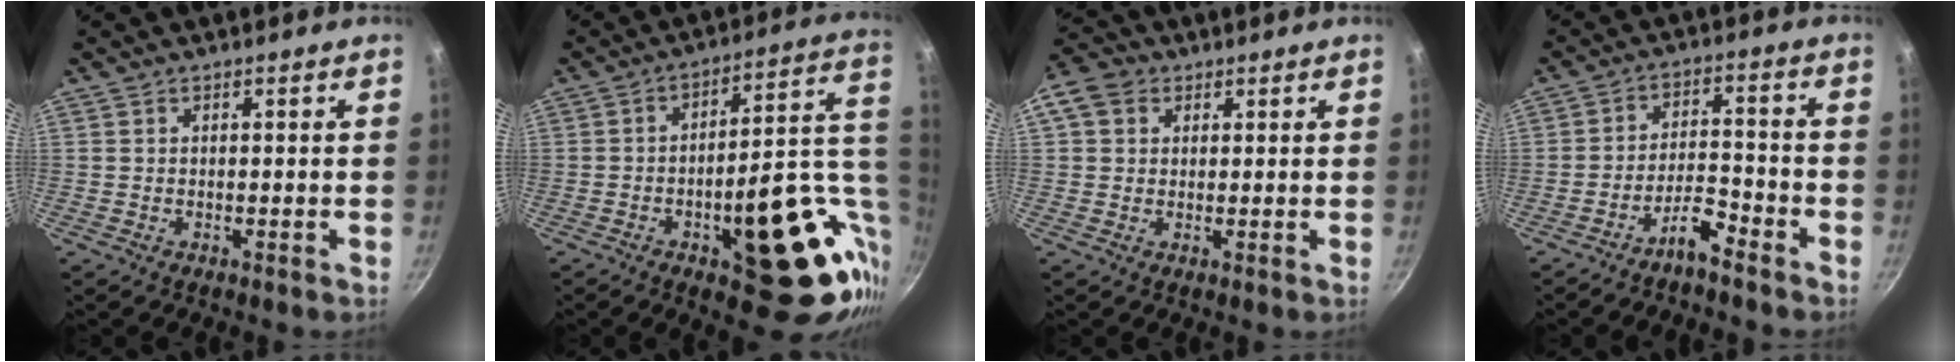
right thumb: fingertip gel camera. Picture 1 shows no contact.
{"total": 24.7, "force": [-4.3, 10.8, 21.8], "torque": [-0.235, 0.011, -0.040]}
{"total": 7.4, "force": [2.4, 6.0, 3.6], "torque": [-0.060, 0.012, 0.032]}
{"total": 5.4, "force": [-4.3, 1.4, 2.9], "torque": [-0.050, 0.042, -0.076]}